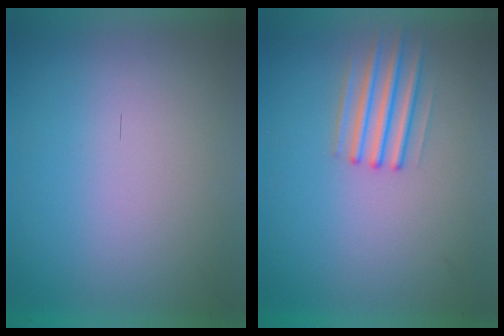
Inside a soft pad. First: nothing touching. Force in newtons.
{"total": 2.1}